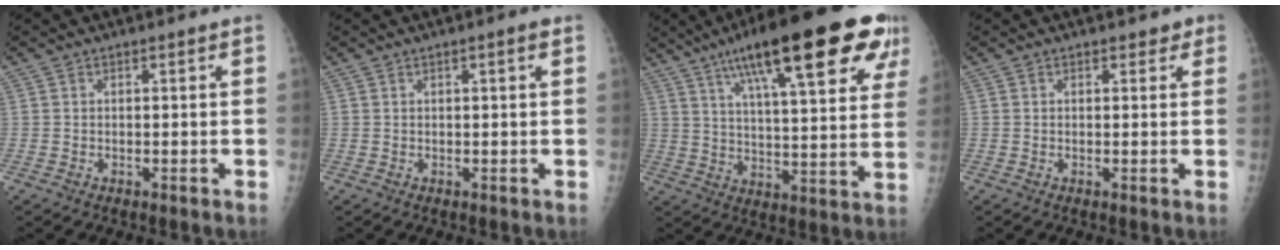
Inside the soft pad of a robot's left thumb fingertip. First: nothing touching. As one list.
[{"total": 1.4, "force": [0.6, 0.2, 1.2], "torque": [-0.021, 0.002, 0.006]}, {"total": 27.0, "force": [14.5, 6.8, 21.7], "torque": [-0.304, -0.012, 0.215]}, {"total": 1.4, "force": [0.9, 1.1, 0.3], "torque": [0.019, -0.002, 0.005]}]